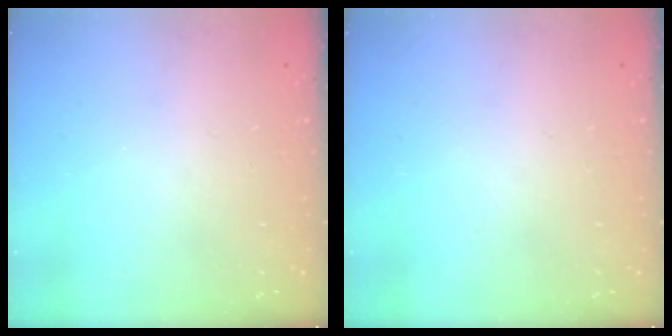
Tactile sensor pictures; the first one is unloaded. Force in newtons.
{"total": 0.0}